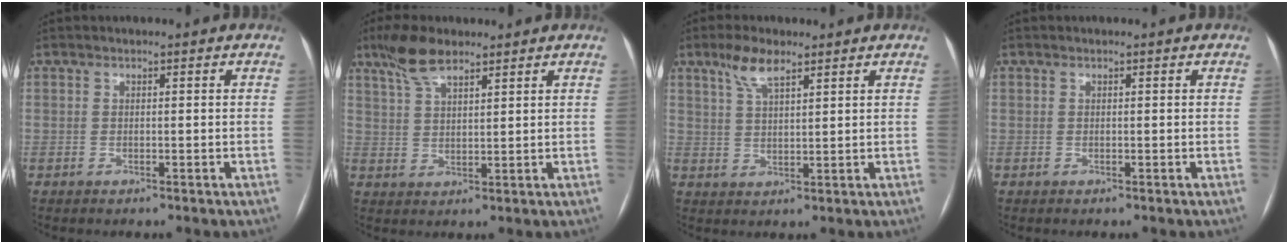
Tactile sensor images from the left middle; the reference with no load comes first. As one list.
[{"total": 6.2, "force": [4.6, 1.7, 3.8], "torque": [-0.084, 0.015, 0.092]}, {"total": 5.0, "force": [3.4, 1.3, 3.5], "torque": [-0.075, 0.010, 0.068]}, {"total": 0.0}]